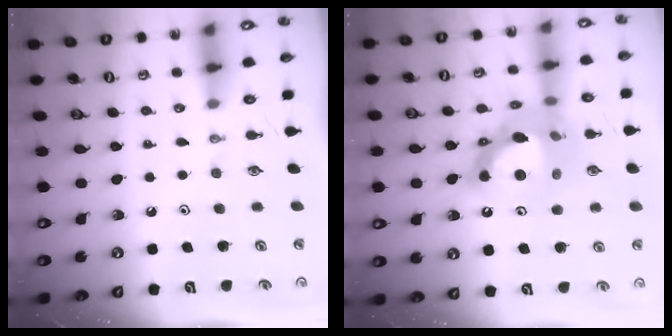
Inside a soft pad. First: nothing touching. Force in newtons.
{"total": 18.0, "press": 17.9, "slide": 1.5}